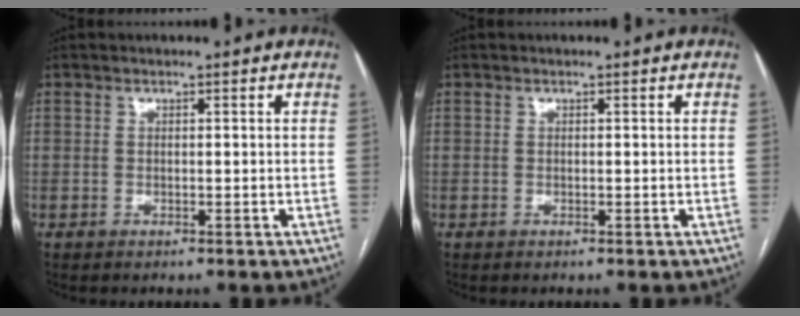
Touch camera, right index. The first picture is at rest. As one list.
[{"total": 0.0}]